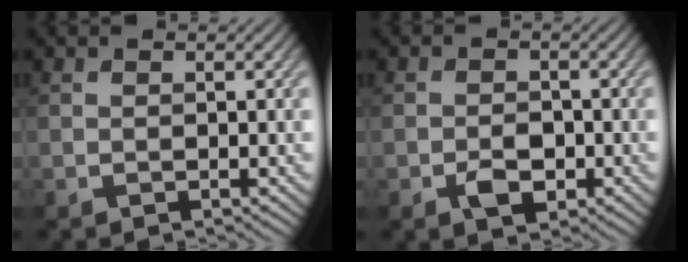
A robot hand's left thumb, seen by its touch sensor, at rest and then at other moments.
{"total": 3.2, "force": [-1.5, 2.1, 1.9], "torque": [-0.031, -0.004, -0.027]}